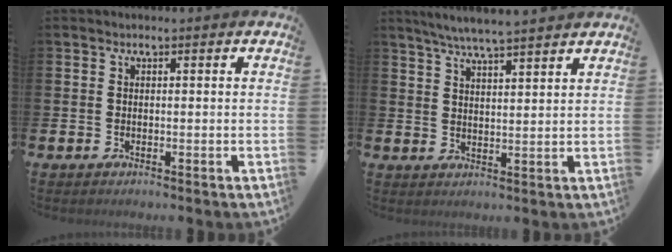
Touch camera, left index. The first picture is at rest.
{"total": 5.3, "force": [5.1, -0.4, 1.5], "torque": [-0.049, -0.018, 0.092]}